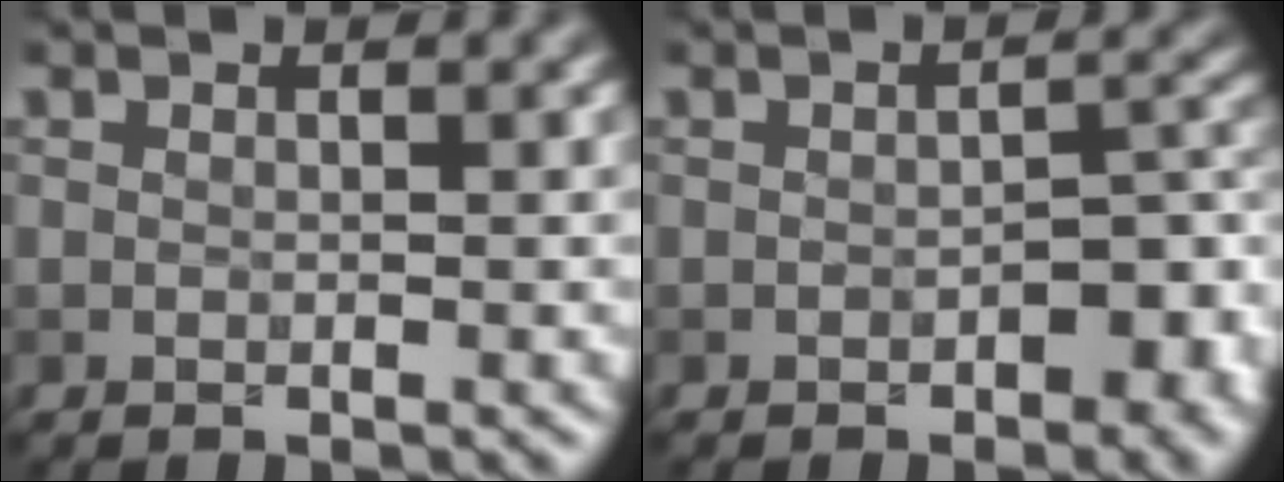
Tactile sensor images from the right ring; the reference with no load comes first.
{"total": 3.9, "force": [-1.6, 2.0, 3.0], "torque": [-0.034, 0.005, -0.023]}